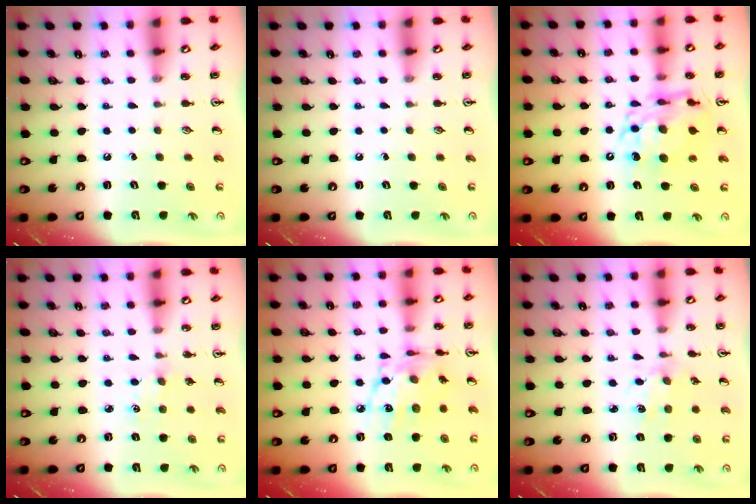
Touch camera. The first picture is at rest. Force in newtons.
{"total": 0.0}
{"total": 13.0, "press": 13.0, "slide": 1.3}
{"total": 1.2, "press": 1.2, "slide": 0.3}
{"total": 13.2, "press": 13.1, "slide": 0.6}
{"total": 2.0, "press": 2.0, "slide": 0.2}